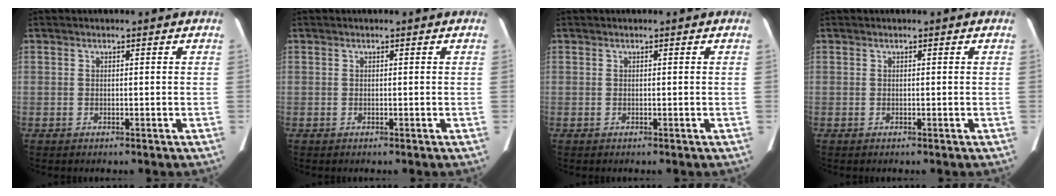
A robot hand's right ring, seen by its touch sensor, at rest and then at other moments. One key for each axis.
{"total": 0.0}
{"total": 0.0}
{"total": 0.0}